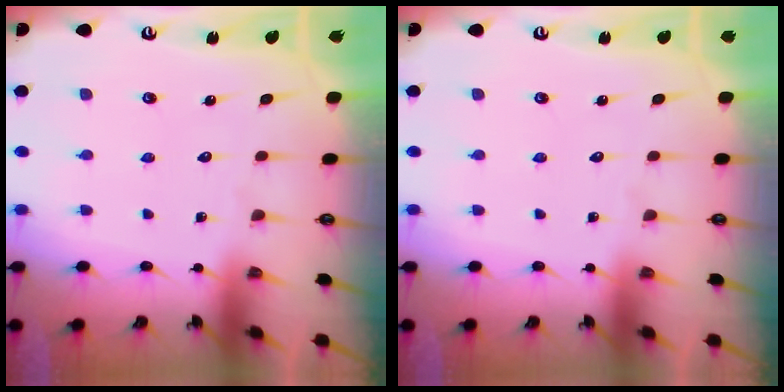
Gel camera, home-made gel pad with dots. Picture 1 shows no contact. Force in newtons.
{"total": 0.0}